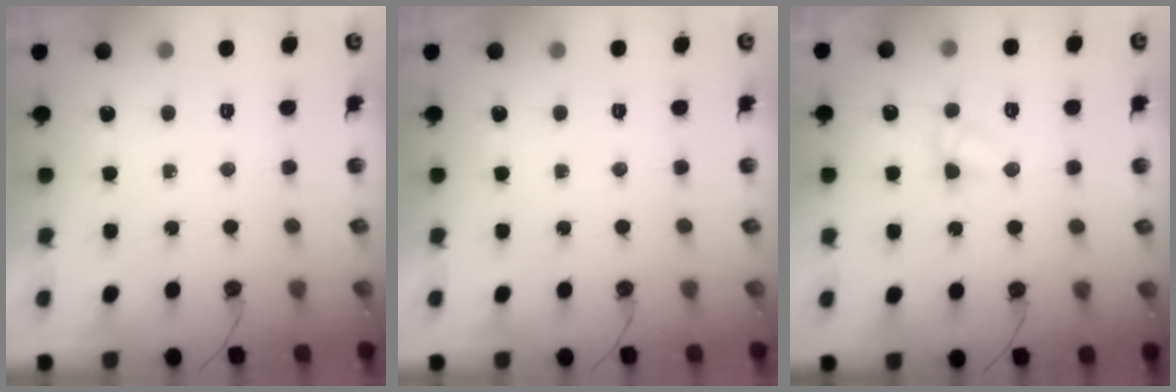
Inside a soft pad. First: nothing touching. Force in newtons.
{"total": 0.0}
{"total": 3.9, "press": 3.9, "slide": 0.4}